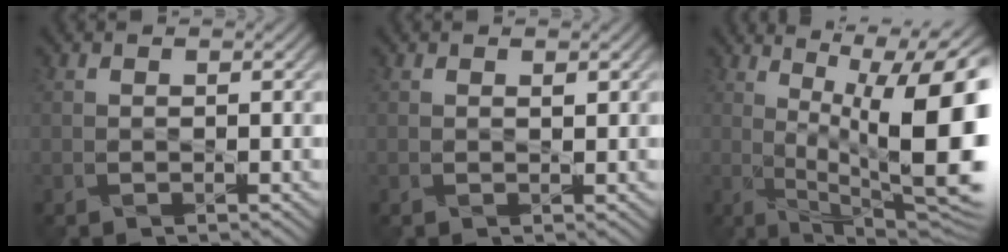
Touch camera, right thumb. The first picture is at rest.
{"total": 0.8, "force": [0.7, 0.1, 0.2], "torque": [-0.002, 0.003, 0.015]}
{"total": 15.1, "force": [2.1, 4.8, 14.1], "torque": [-0.187, 0.014, 0.040]}